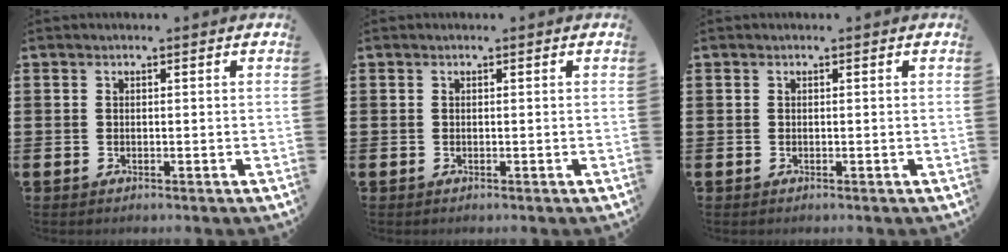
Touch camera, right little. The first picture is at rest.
{"total": 0.0}
{"total": 0.0}